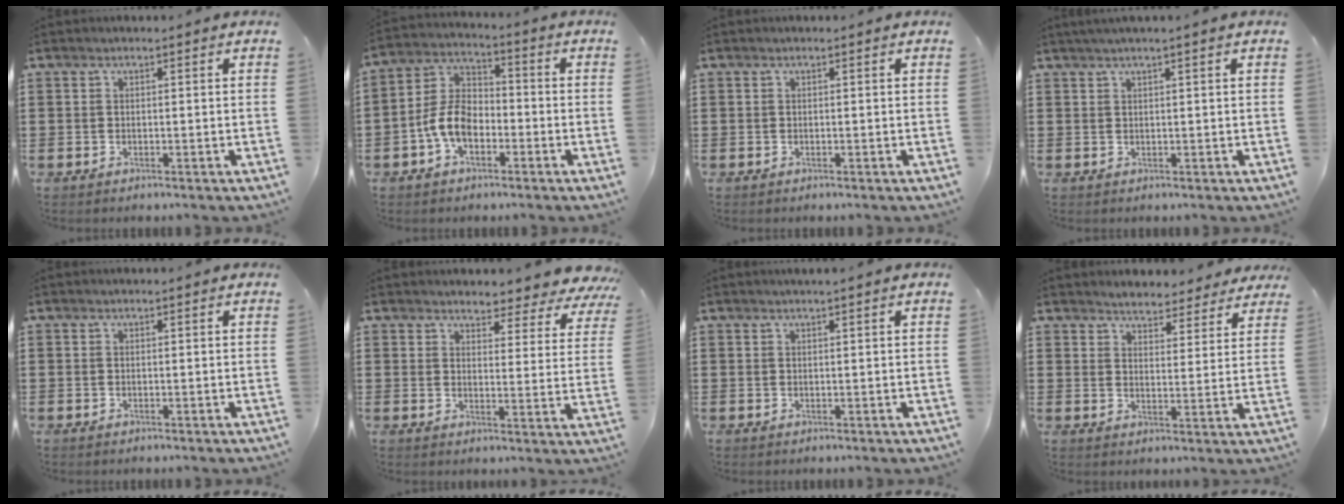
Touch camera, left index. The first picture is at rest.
{"total": 7.4, "force": [-3.1, 4.5, 5.0], "torque": [-0.130, 0.006, -0.068]}
{"total": 0.0}
{"total": 1.1, "force": [0.6, -0.2, 0.9], "torque": [-0.015, -0.001, 0.011]}
{"total": 0.0}
{"total": 4.1, "force": [4.0, 0.5, 0.7], "torque": [-0.028, -0.029, 0.068]}
{"total": 0.9, "force": [0.8, -0.2, 0.5], "torque": [-0.009, 0.000, 0.015]}
{"total": 3.7, "force": [3.6, 0.5, -0.1], "torque": [-0.017, -0.012, 0.065]}